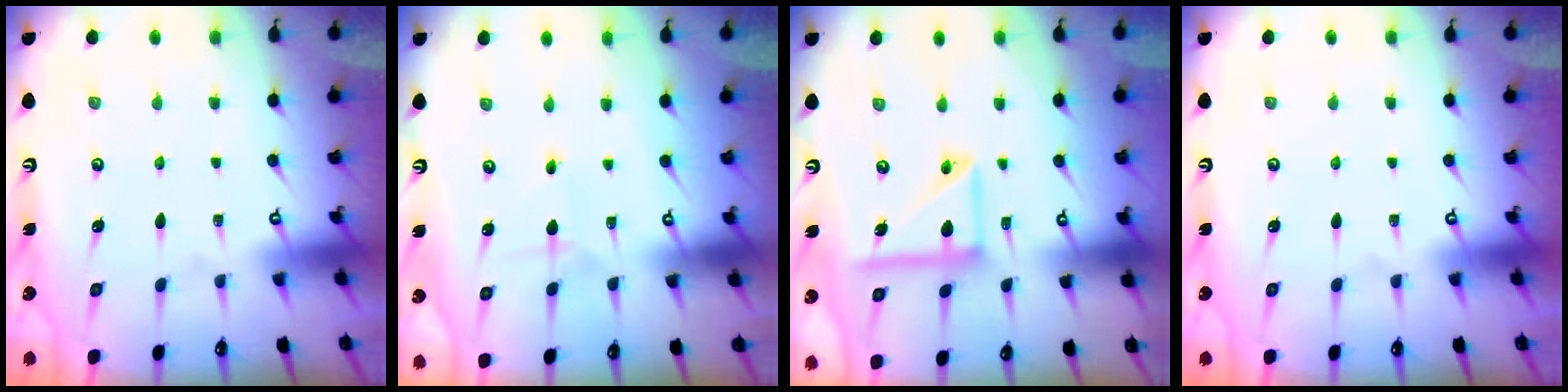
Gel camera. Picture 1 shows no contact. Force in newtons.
{"total": 1.4, "press": 1.4, "slide": 0.2}
{"total": 13.3, "press": 13.3, "slide": 1.5}
{"total": 0.0}